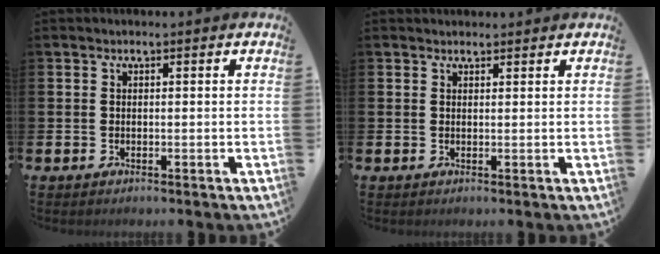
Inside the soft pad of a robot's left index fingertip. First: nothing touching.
{"total": 1.2, "force": [1.1, 0.4, 0.0], "torque": [0.015, -0.002, 0.017]}